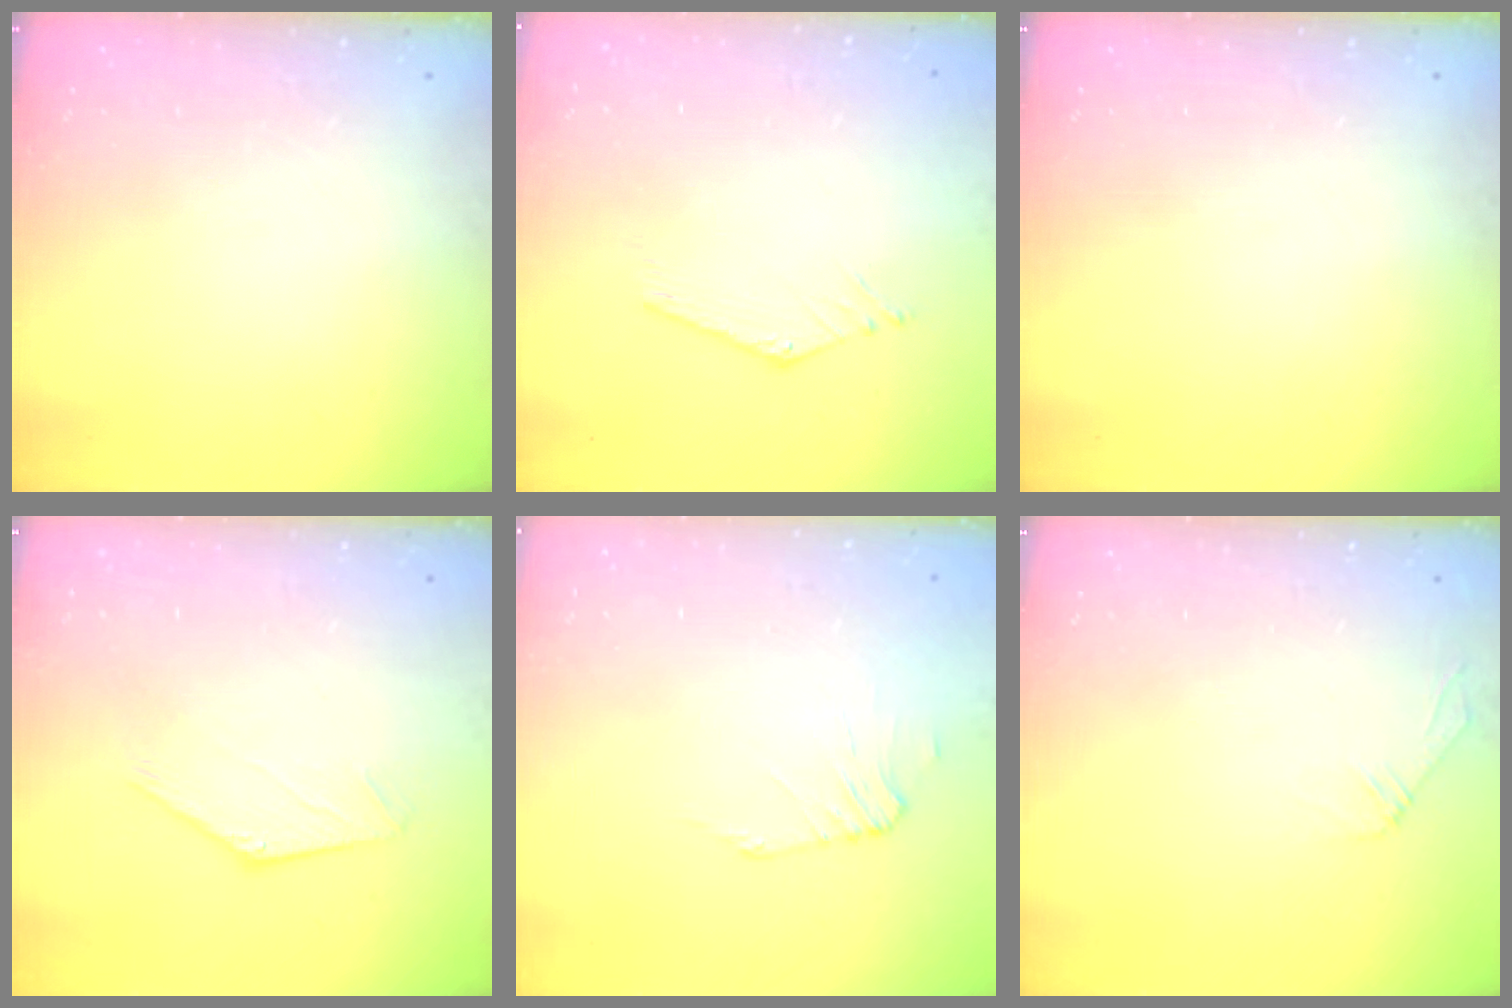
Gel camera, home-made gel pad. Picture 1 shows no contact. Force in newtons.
{"total": 1.2, "press": 1.2, "slide": 0.1}
{"total": 0.0}
{"total": 0.0}
{"total": 1.1, "press": 1.1, "slide": 0.3}
{"total": 5.4, "press": 5.4, "slide": 0.9}